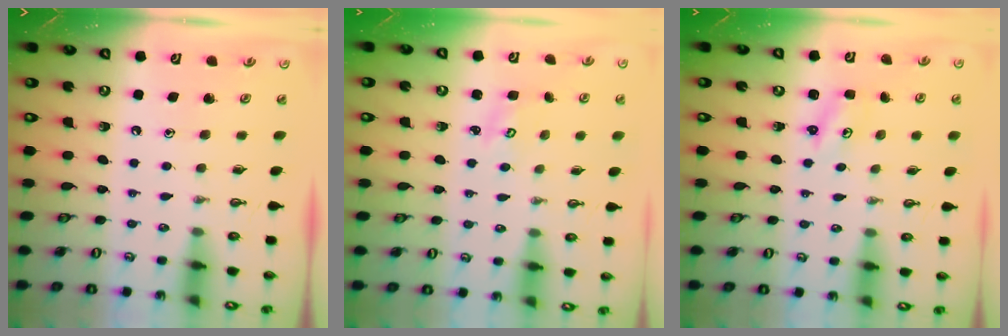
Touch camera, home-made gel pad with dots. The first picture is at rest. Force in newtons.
{"total": 1.9, "press": 1.9, "slide": 0.2}
{"total": 1.7, "press": 1.7, "slide": 0.3}